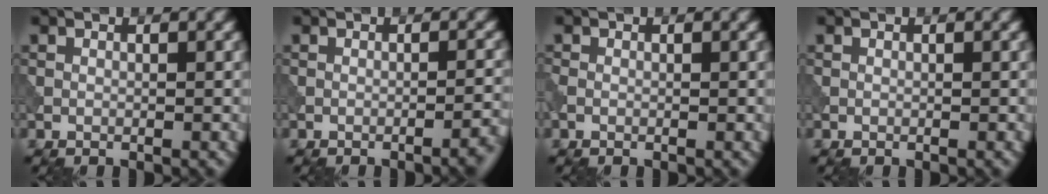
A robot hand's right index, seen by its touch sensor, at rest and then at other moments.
{"total": 2.5, "force": [-1.5, 0.5, 1.9], "torque": [-0.019, 0.008, -0.027]}
{"total": 0.8, "force": [-0.4, 0.6, 0.5], "torque": [-0.016, -0.004, -0.010]}
{"total": 0.0}